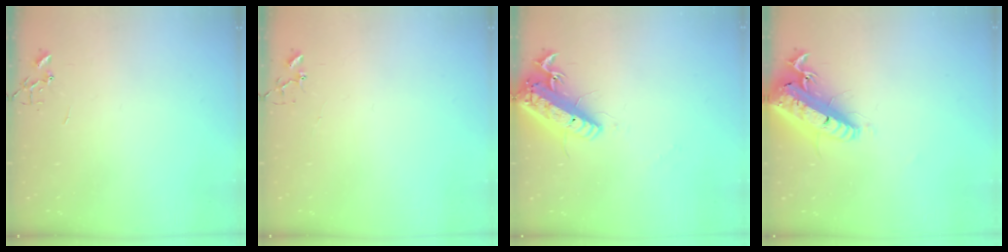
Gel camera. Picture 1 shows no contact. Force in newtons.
{"total": 3.9, "press": 3.8, "slide": 0.2}
{"total": 17.2, "press": 16.8, "slide": 3.6}
{"total": 23.1, "press": 22.6, "slide": 5.0}